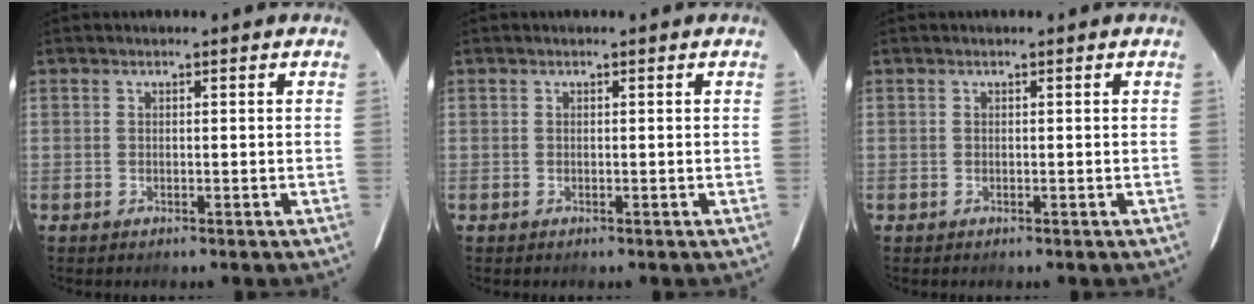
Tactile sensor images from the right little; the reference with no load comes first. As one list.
[{"total": 0.0}, {"total": 0.0}]